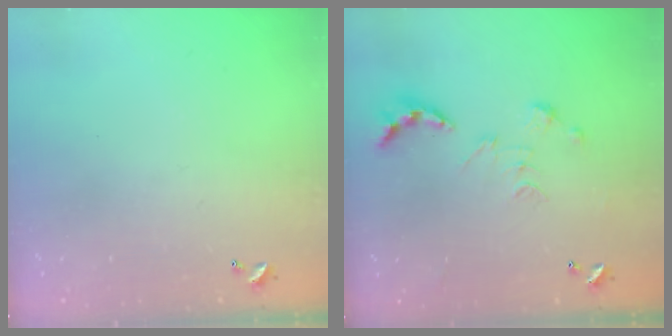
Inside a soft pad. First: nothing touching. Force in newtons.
{"total": 0.8, "press": 0.8, "slide": 0.3}